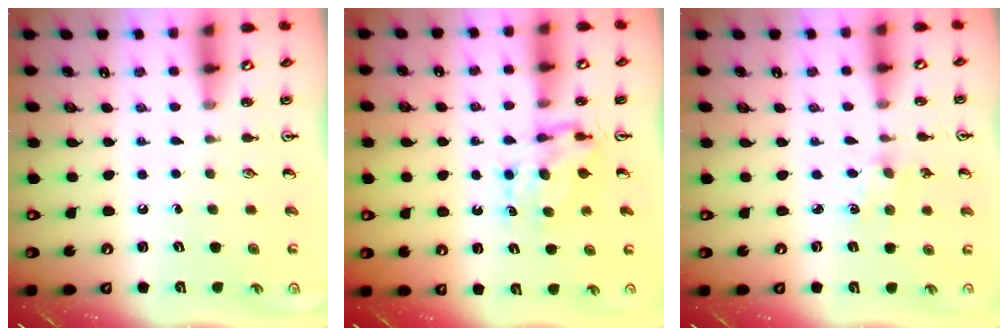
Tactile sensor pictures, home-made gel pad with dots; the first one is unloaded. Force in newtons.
{"total": 6.7, "press": 6.6, "slide": 0.7}
{"total": 1.3, "press": 1.3, "slide": 0.2}